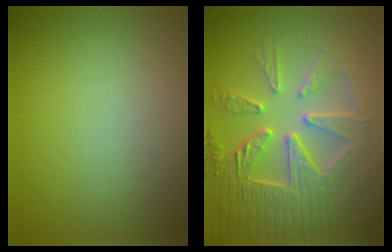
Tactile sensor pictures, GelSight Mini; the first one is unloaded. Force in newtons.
{"total": 8.9, "press": 6.5, "slide": 6.1}